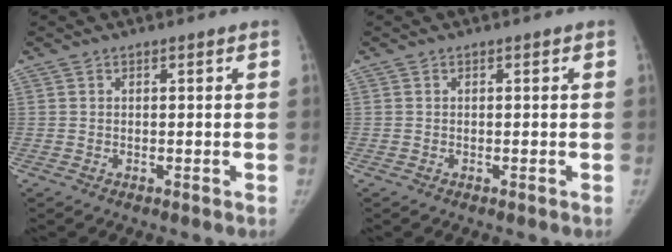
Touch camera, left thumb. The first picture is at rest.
{"total": 0.0}